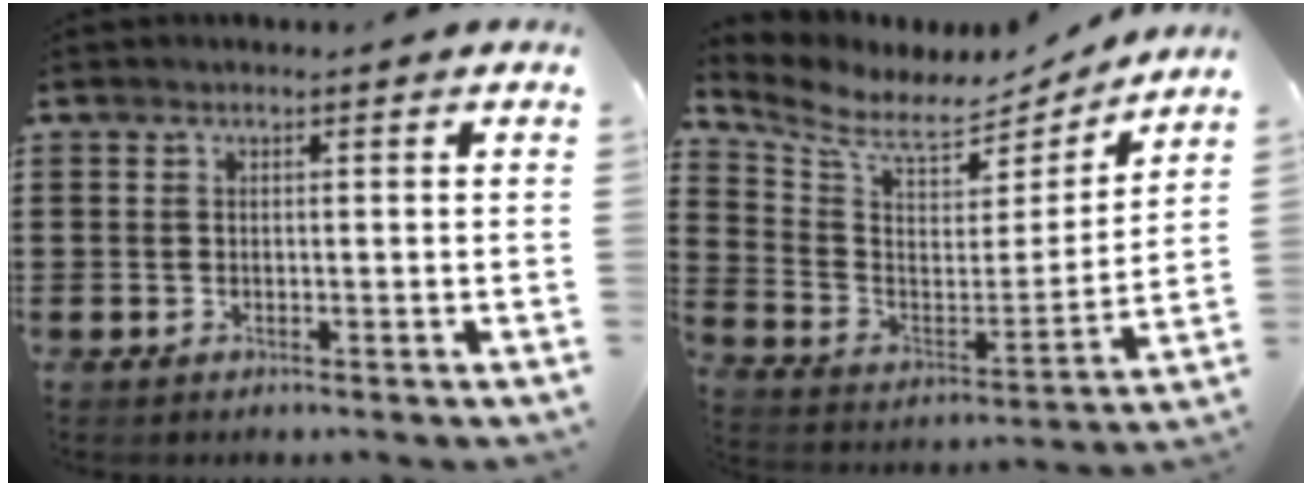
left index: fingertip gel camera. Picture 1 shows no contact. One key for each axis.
{"total": 7.4, "fx": 6.6, "fy": 2.2, "fz": 2.4, "tx": -0.085, "ty": -0.054, "tz": 0.115}